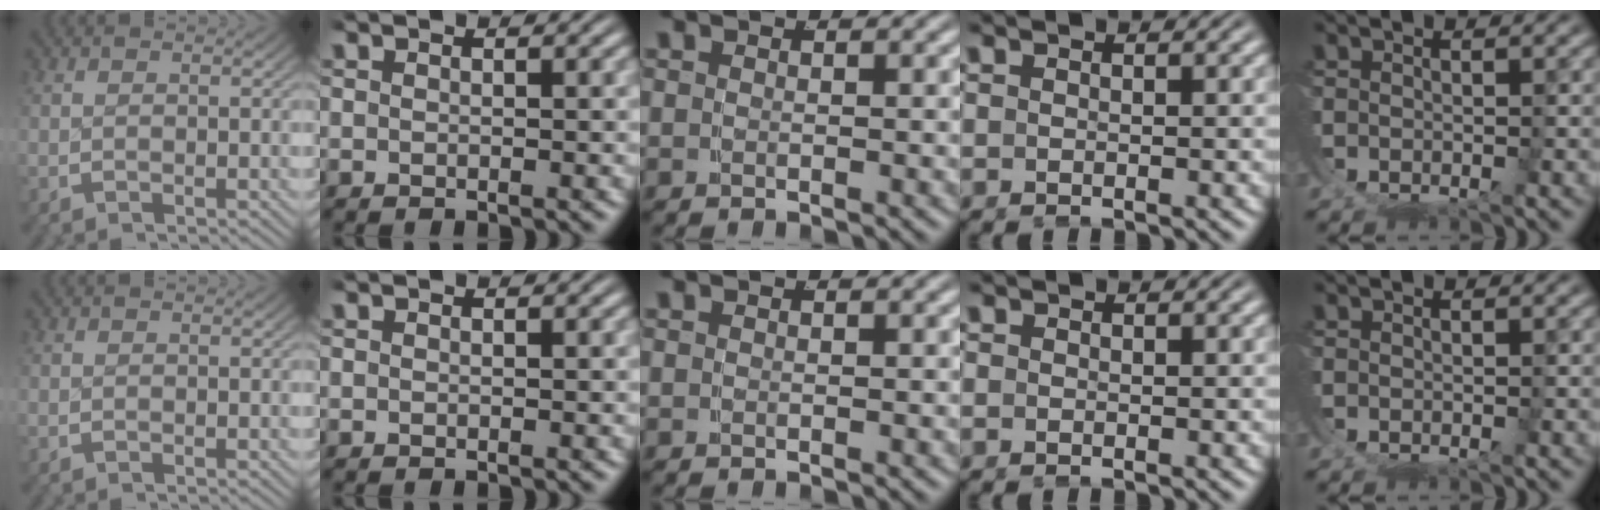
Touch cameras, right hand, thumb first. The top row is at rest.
{"ring": {"total": 0.9, "force": [-0.1, 0.9, 0.2], "torque": [-0.012, -0.003, -0.003]}}